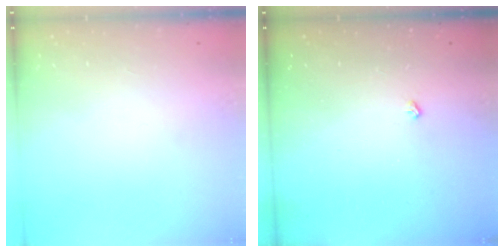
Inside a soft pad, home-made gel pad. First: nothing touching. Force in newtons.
{"total": 2.2, "press": 2.1, "slide": 0.4}